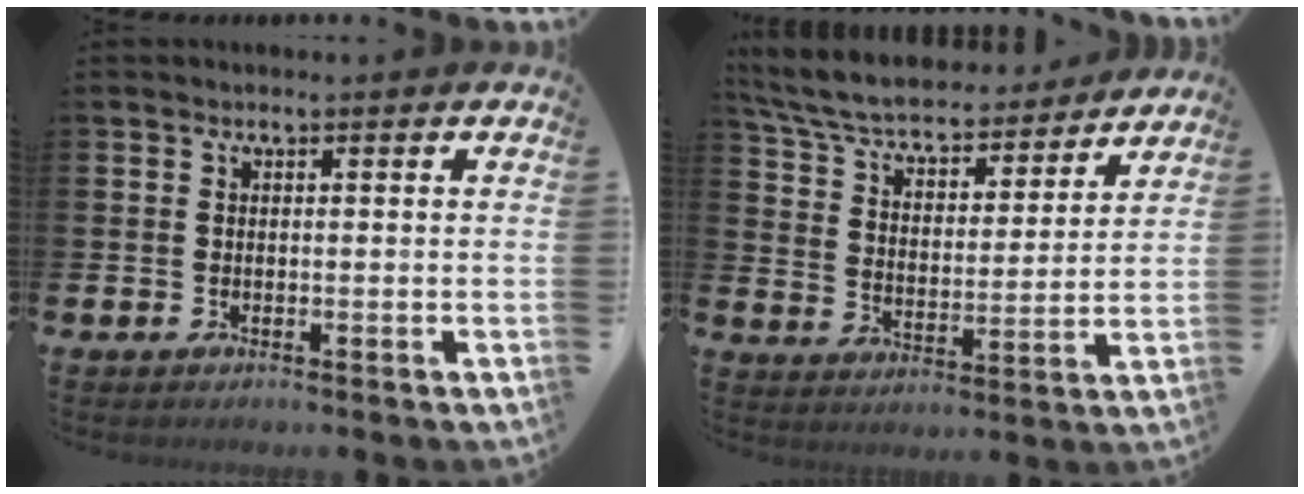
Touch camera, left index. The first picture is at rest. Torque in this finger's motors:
{"motor_torque": [1.00, -1.14, 0.35, 0.21]}